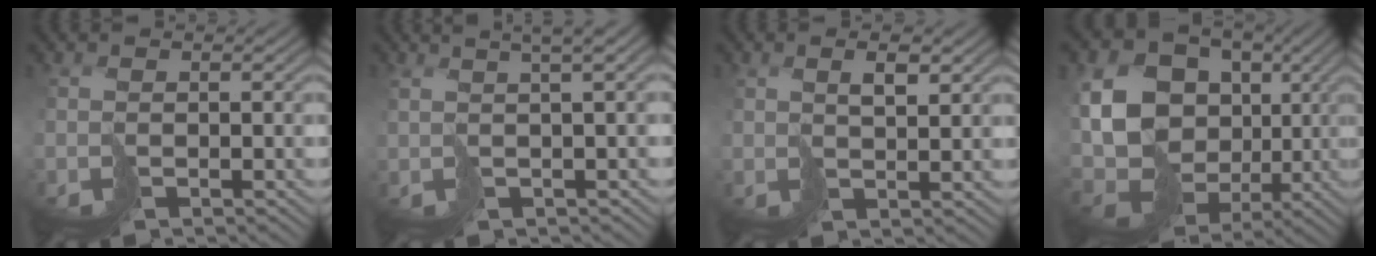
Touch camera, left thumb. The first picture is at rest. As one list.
[{"total": 5.0, "force": [1.7, 1.2, 4.6], "torque": [-0.053, 0.016, 0.029]}, {"total": 2.8, "force": [1.9, 0.6, 1.9], "torque": [-0.033, 0.002, 0.039]}, {"total": 17.5, "force": [-0.1, 14.5, 9.8], "torque": [-0.244, -0.011, 0.013]}]